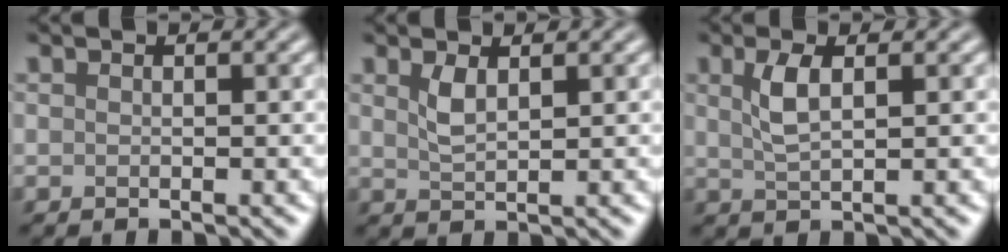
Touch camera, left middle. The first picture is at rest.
{"total": 1.9, "force": [1.0, 0.7, 1.4], "torque": [-0.034, -0.002, 0.024]}
{"total": 2.8, "force": [1.0, 1.0, 2.4], "torque": [-0.053, 0.002, 0.021]}